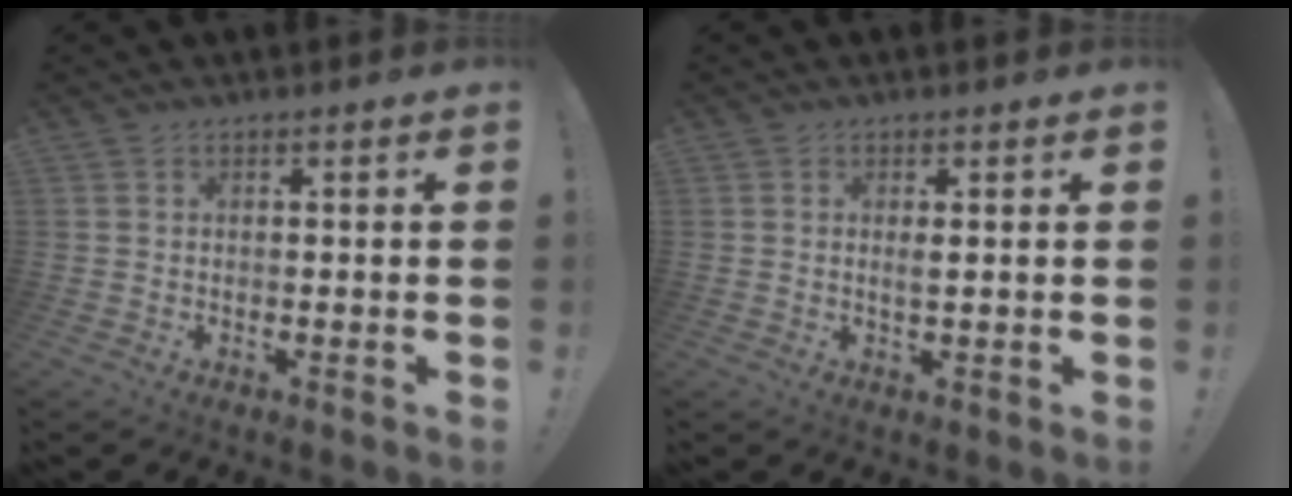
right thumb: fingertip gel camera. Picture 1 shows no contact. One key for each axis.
{"total": 1.6, "fx": 0.6, "fy": 0.2, "fz": 1.5, "tx": -0.015, "ty": -0.008, "tz": 0.006}